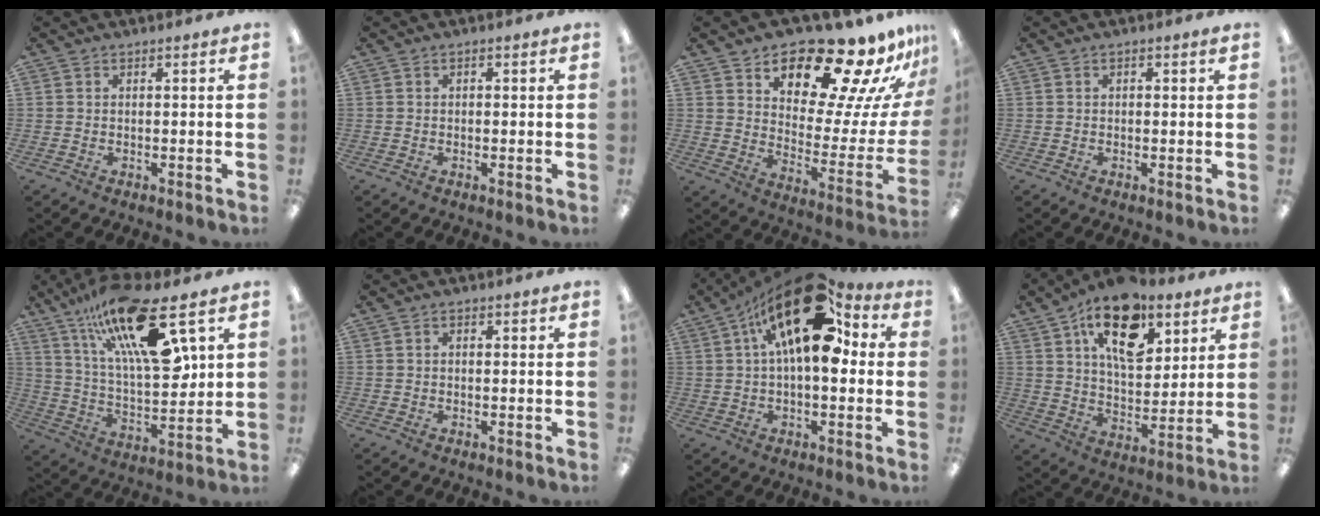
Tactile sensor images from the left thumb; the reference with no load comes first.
{"total": 0.8, "force": [-0.3, 0.4, 0.6], "torque": [-0.010, 0.002, -0.006]}
{"total": 20.5, "force": [16.9, 6.6, 9.7], "torque": [-0.141, -0.133, 0.276]}
{"total": 1.1, "force": [-0.1, 0.5, 0.9], "torque": [-0.017, 0.004, -0.002]}
{"total": 22.5, "force": [12.8, 6.9, 17.1], "torque": [-0.288, -0.066, 0.206]}
{"total": 1.0, "force": [-0.1, 0.6, 0.9], "torque": [-0.015, 0.004, -0.002]}
{"total": 22.1, "force": [8.6, 9.9, 17.8], "torque": [-0.298, -0.037, 0.134]}
{"total": 18.5, "force": [10.5, 9.9, 11.6], "torque": [-0.181, -0.038, 0.181]}